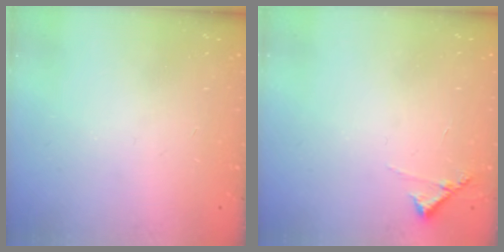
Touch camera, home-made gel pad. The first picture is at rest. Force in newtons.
{"total": 5.7, "press": 5.7, "slide": 0.3}